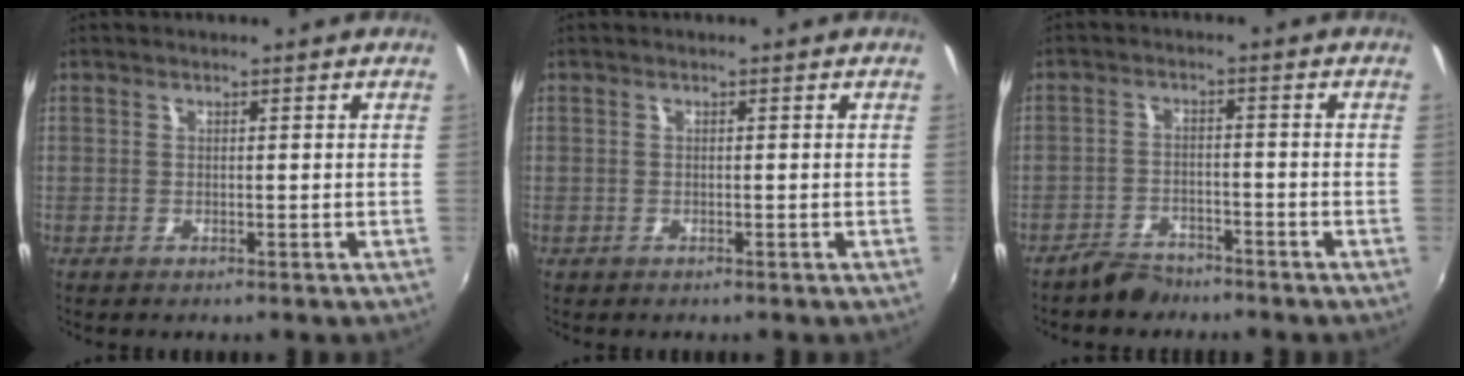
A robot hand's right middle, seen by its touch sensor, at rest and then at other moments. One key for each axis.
{"total": 0.0}
{"total": 4.7, "fx": -4.2, "fy": 2.0, "fz": 1.0, "tx": -0.037, "ty": 0.007, "tz": -0.068}